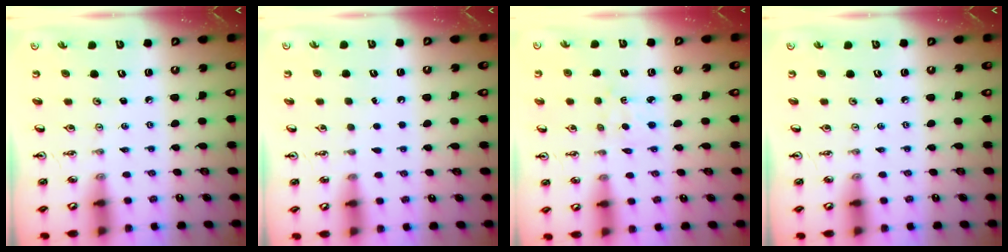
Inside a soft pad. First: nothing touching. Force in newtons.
{"total": 1.4, "press": 1.4, "slide": 0.1}
{"total": 2.3, "press": 2.3, "slide": 0.2}
{"total": 0.0}